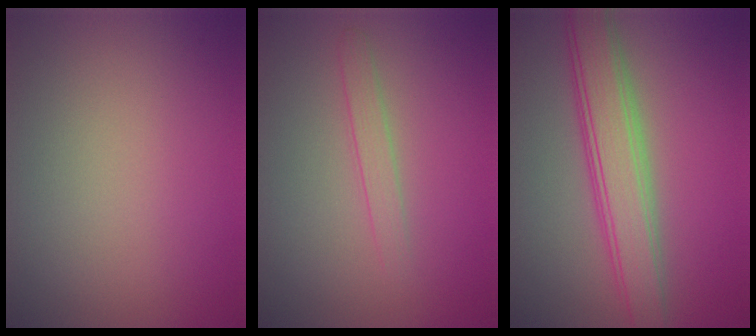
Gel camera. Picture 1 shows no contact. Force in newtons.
{"total": 1.5, "press": 1.4, "slide": 0.1}
{"total": 5.4, "press": 5.3, "slide": 0.3}